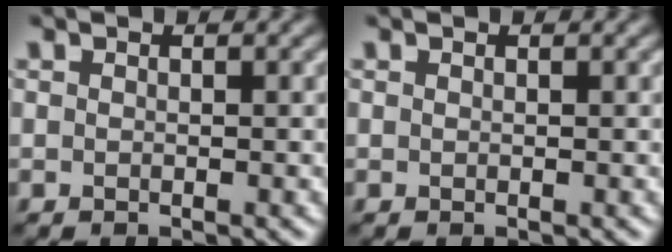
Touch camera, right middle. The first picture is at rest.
{"total": 0.0}